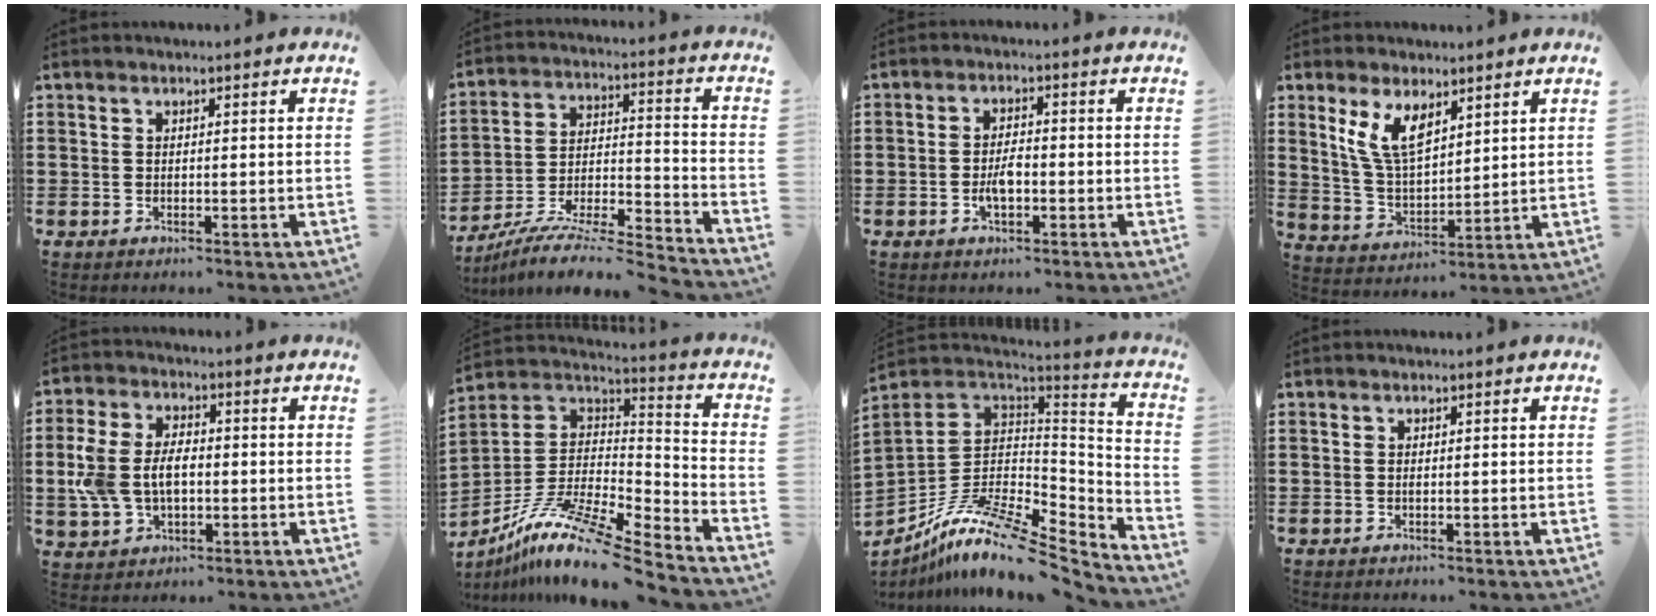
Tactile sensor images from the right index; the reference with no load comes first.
{"total": 7.4, "force": [-6.9, 0.1, 2.6], "torque": [-0.043, -0.004, -0.139]}
{"total": 3.5, "force": [-1.0, 1.5, 3.0], "torque": [-0.068, 0.001, -0.023]}
{"total": 8.1, "force": [4.6, 3.7, 5.6], "torque": [-0.130, -0.008, 0.082]}
{"total": 7.4, "force": [-0.4, 4.9, 5.6], "torque": [-0.141, 0.004, -0.015]}
{"total": 12.3, "force": [-9.2, 1.7, 8.1], "torque": [-0.154, 0.012, -0.179]}
{"total": 13.0, "force": [-8.2, 4.6, 9.0], "torque": [-0.178, 0.014, -0.153]}
{"total": 0.0}